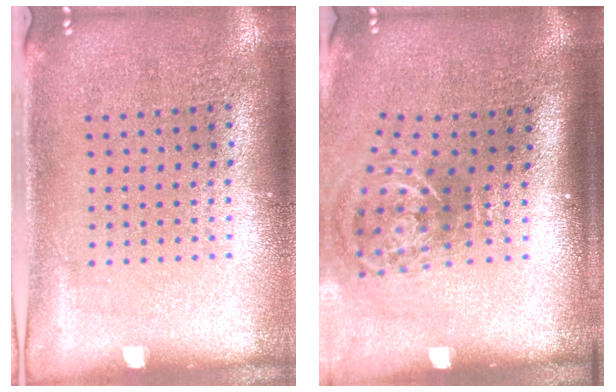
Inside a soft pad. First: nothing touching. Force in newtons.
{"total": 2.2, "press": 1.4, "slide": 1.7}